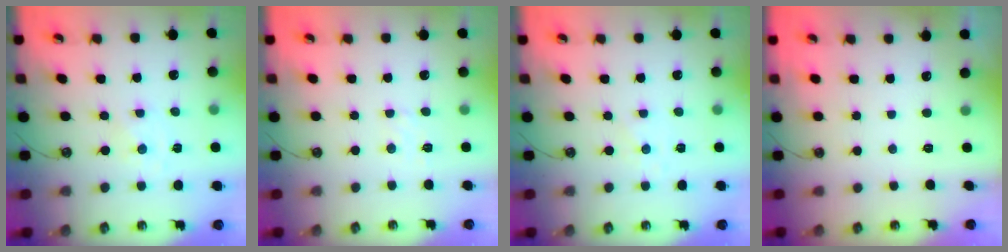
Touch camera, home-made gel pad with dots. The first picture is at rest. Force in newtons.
{"total": 5.1, "press": 5.0, "slide": 0.6}
{"total": 1.4, "press": 1.3, "slide": 0.4}
{"total": 0.0}